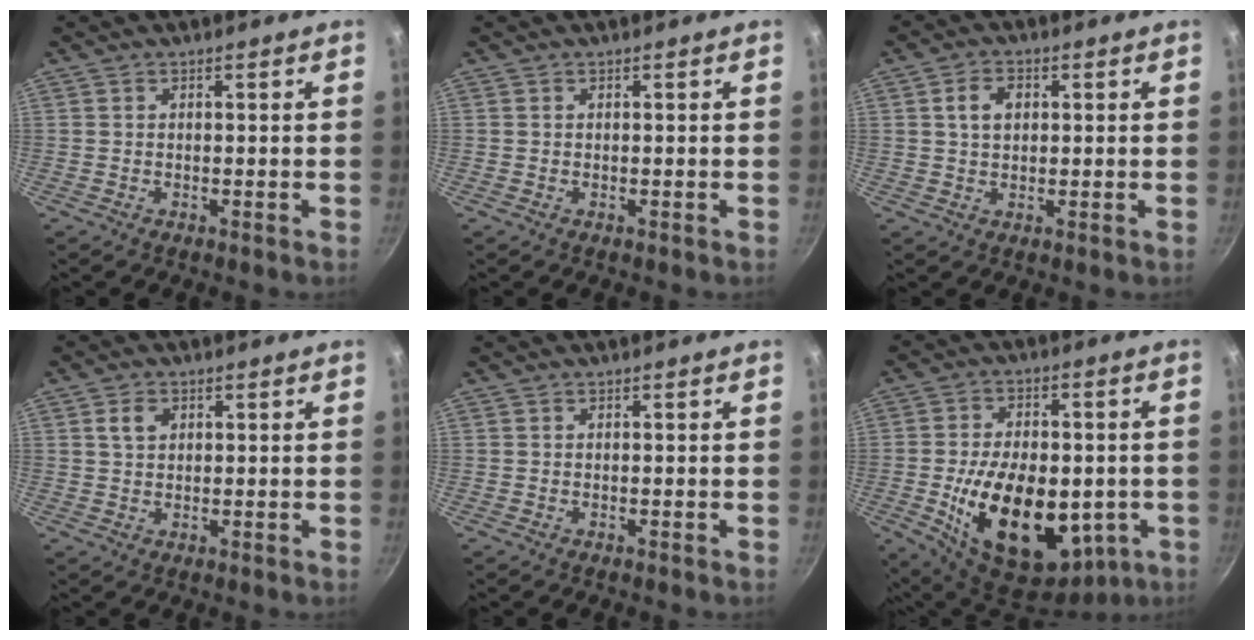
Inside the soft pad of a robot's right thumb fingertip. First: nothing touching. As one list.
[{"total": 0.0}, {"total": 4.6, "force": [1.1, 3.2, 3.1], "torque": [-0.039, 0.004, 0.017]}, {"total": 3.2, "force": [1.2, 2.3, 1.9], "torque": [-0.024, 0.001, 0.021]}, {"total": 0.0}, {"total": 24.1, "force": [-4.6, 14.5, 18.6], "torque": [-0.292, 0.002, -0.052]}]